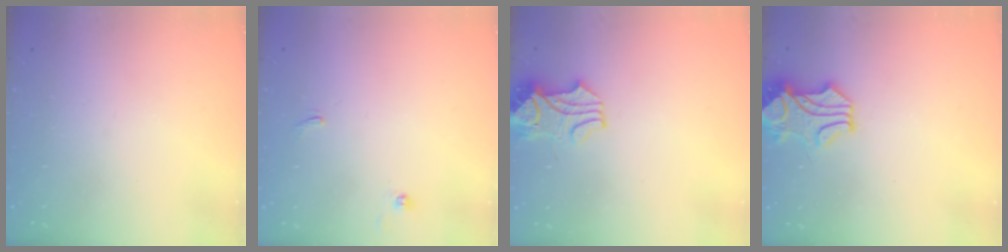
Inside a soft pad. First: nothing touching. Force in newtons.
{"total": 0.5, "press": 0.4, "slide": 0.4}
{"total": 3.5, "press": 3.4, "slide": 0.7}
{"total": 1.5, "press": 1.5, "slide": 0.2}